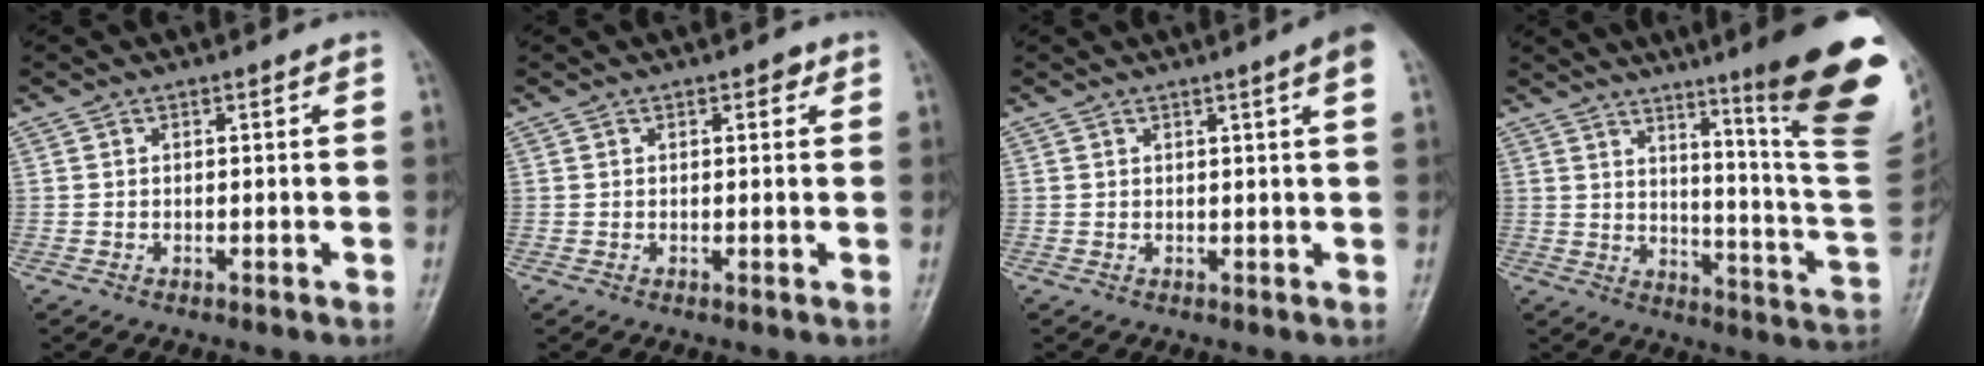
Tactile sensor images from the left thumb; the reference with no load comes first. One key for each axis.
{"total": 1.5, "fx": 0.8, "fy": 0.8, "fz": 0.9, "tx": -0.002, "ty": -0.001, "tz": 0.007}
{"total": 3.5, "fx": 1.5, "fy": -0.3, "fz": 3.1, "tx": -0.044, "ty": -0.003, "tz": 0.020}
{"total": 23.5, "fx": 12.5, "fy": 2.1, "fz": 19.8, "tx": -0.221, "ty": -0.077, "tz": 0.171}